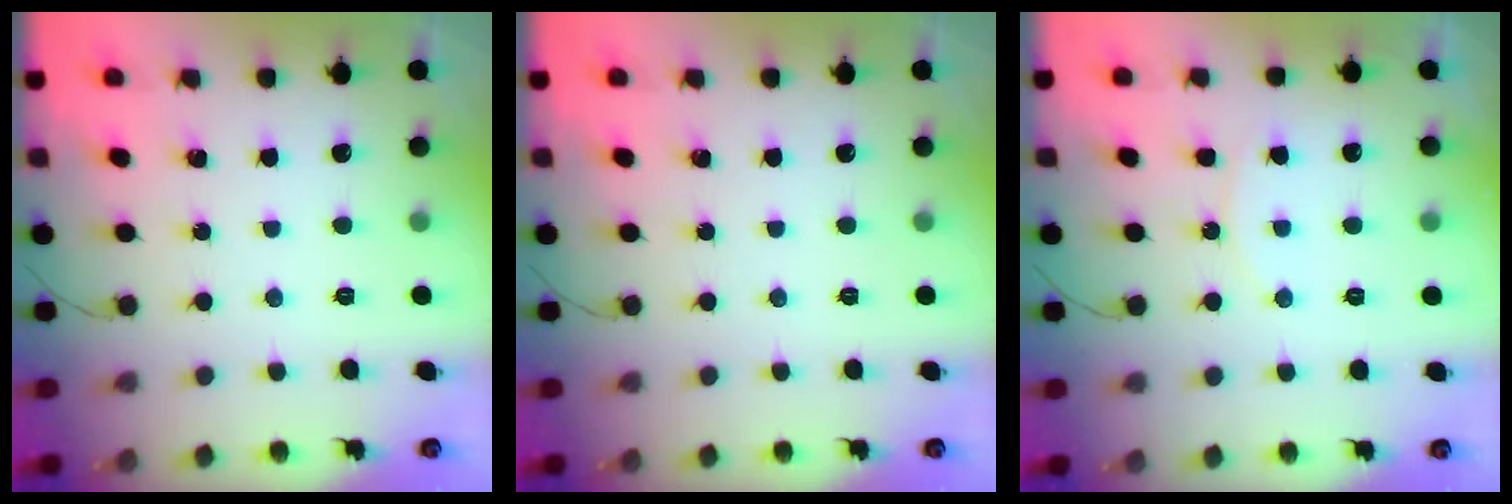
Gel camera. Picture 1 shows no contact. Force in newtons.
{"total": 0.0}
{"total": 5.1, "press": 5.1, "slide": 0.6}